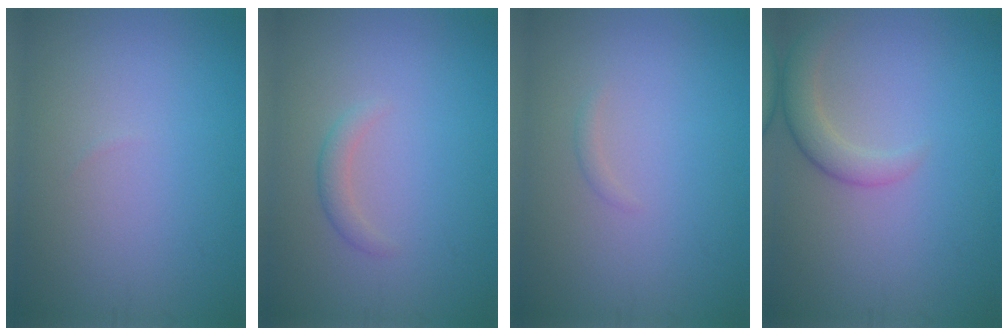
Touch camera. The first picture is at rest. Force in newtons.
{"total": 1.3, "press": 1.3, "slide": 0.1}
{"total": 0.5, "press": 0.5, "slide": 0.0}
{"total": 2.7, "press": 2.7, "slide": 0.2}